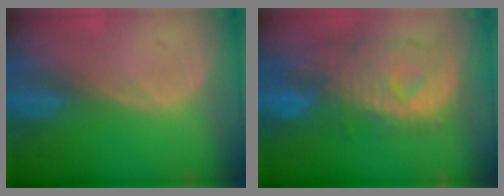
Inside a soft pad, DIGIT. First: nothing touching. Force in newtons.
{"total": 10.9, "press": 9.7, "slide": 5.0}